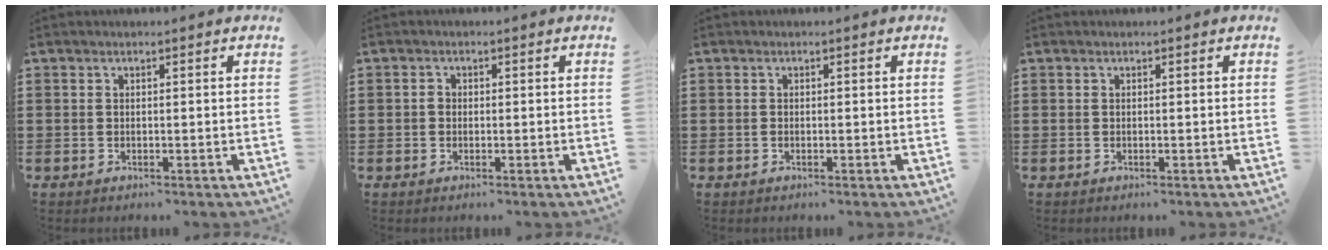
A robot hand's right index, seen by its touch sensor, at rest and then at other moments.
{"total": 0.9, "force": [-0.2, 0.8, 0.5], "torque": [-0.012, 0.002, -0.003]}
{"total": 0.0}
{"total": 0.0}